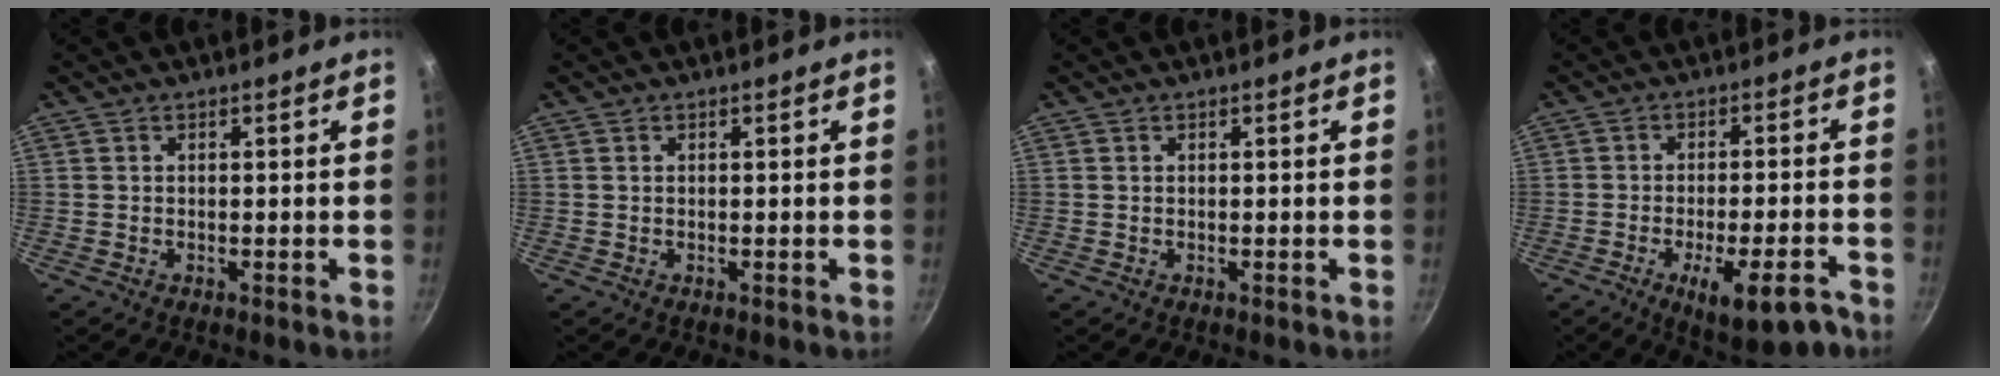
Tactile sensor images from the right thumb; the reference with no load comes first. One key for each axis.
{"total": 0.0}
{"total": 0.0}
{"total": 11.5, "fx": -6.1, "fy": 3.6, "fz": 9.0, "tx": -0.115, "ty": 0.022, "tz": -0.080}